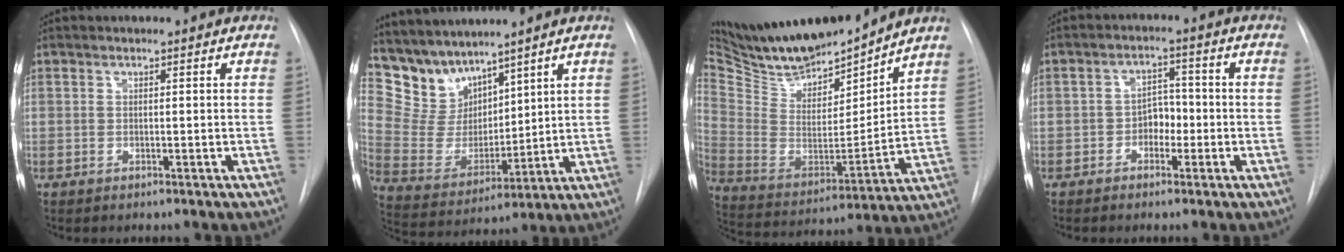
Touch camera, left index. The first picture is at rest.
{"total": 9.2, "force": [8.4, 3.7, 1.0], "torque": [-0.046, 0.019, 0.186]}
{"total": 21.4, "force": [19.3, 4.5, 8.1], "torque": [-0.160, -0.016, 0.336]}
{"total": 3.5, "force": [-1.2, 2.5, 2.2], "torque": [-0.029, 0.012, -0.023]}